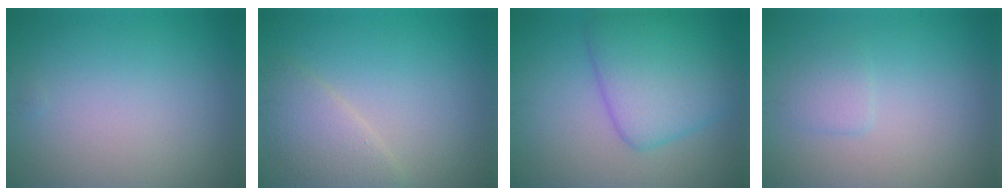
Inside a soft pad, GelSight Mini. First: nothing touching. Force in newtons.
{"total": 2.9, "press": 2.9, "slide": 0.1}
{"total": 6.5, "press": 6.5, "slide": 0.1}
{"total": 1.4, "press": 1.3, "slide": 0.3}